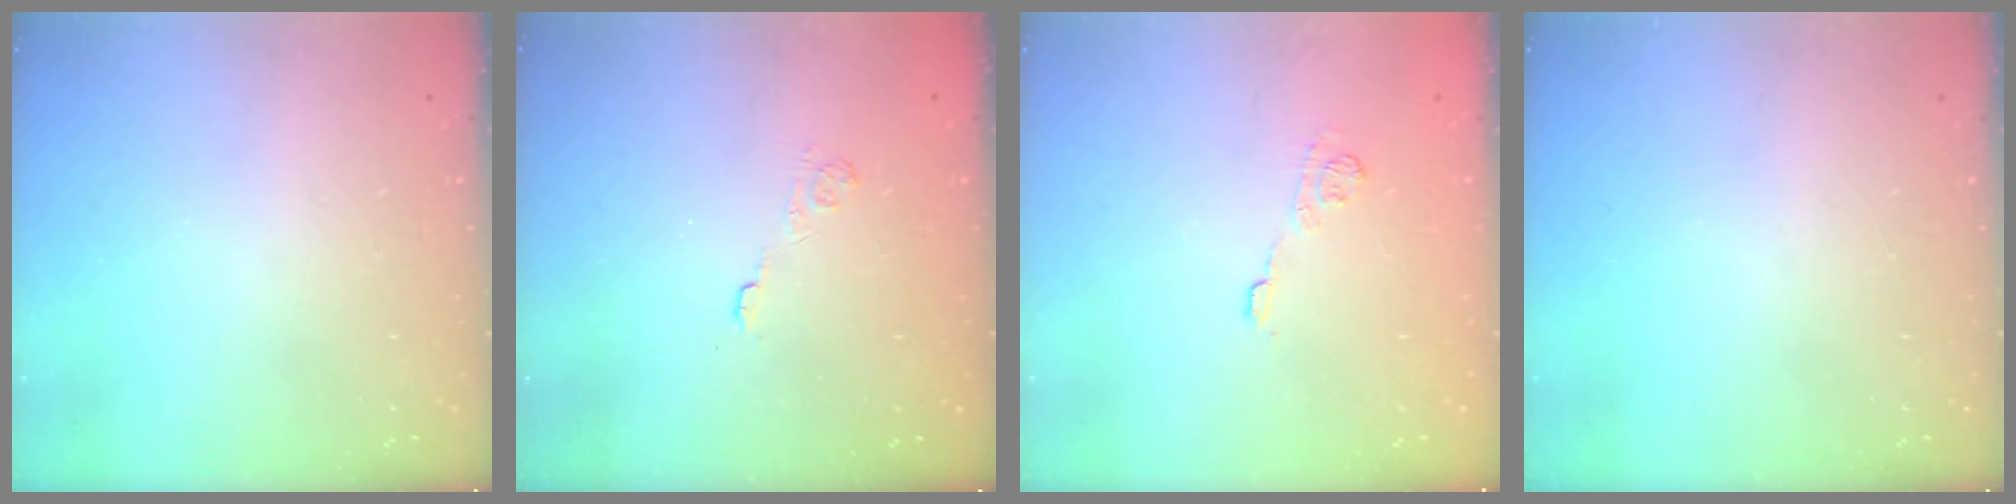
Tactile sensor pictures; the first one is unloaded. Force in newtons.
{"total": 2.2, "press": 1.7, "slide": 1.4}
{"total": 8.3, "press": 8.1, "slide": 1.3}
{"total": 0.0}